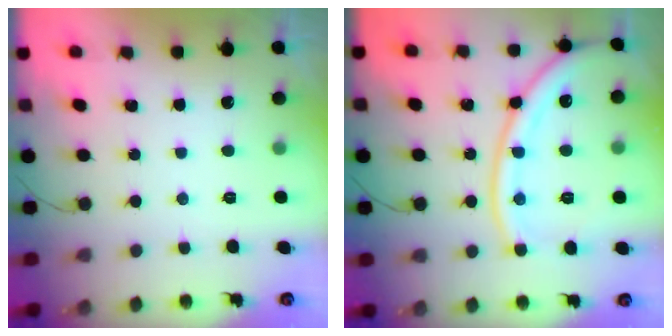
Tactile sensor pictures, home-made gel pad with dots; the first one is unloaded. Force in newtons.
{"total": 16.5, "press": 16.4, "slide": 1.8}